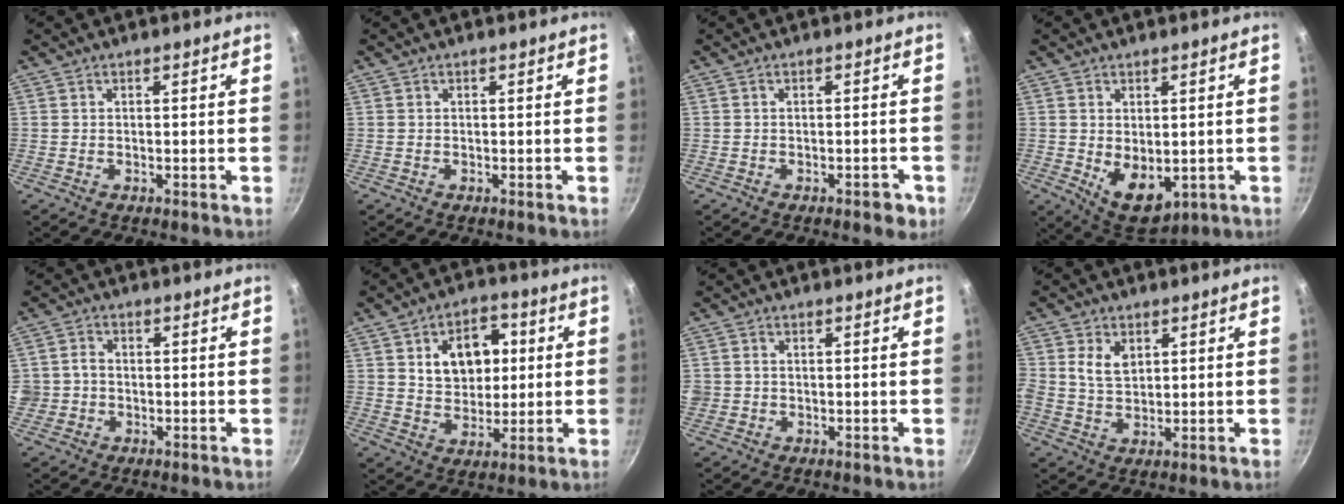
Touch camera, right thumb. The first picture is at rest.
{"total": 0.0}
{"total": 2.8, "force": [-1.4, 1.3, 2.0], "torque": [-0.016, 0.016, -0.009]}
{"total": 8.5, "force": [-0.7, 5.4, 6.5], "torque": [-0.080, -0.019, 0.009]}
{"total": 3.7, "force": [-0.6, 3.4, 1.3], "torque": [-0.001, 0.016, -0.012]}
{"total": 12.3, "force": [2.9, 8.9, 8.0], "torque": [-0.080, -0.003, 0.045]}
{"total": 1.8, "force": [-0.1, 1.7, 0.6], "torque": [-0.006, 0.007, -0.001]}
{"total": 5.6, "force": [1.6, 4.0, 3.6], "torque": [-0.058, -0.006, 0.029]}